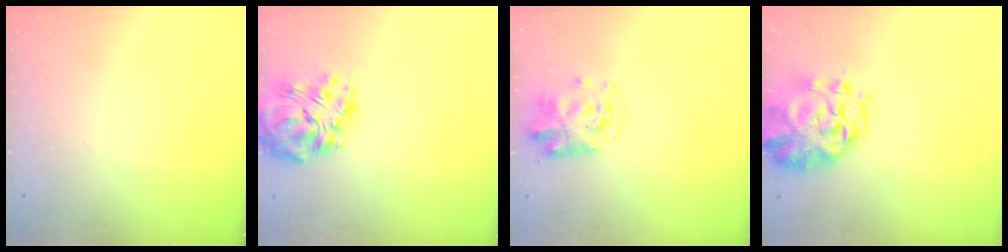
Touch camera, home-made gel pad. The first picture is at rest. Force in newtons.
{"total": 13.1, "press": 12.2, "slide": 4.7}
{"total": 3.4, "press": 3.4, "slide": 0.8}
{"total": 3.4, "press": 2.9, "slide": 1.6}